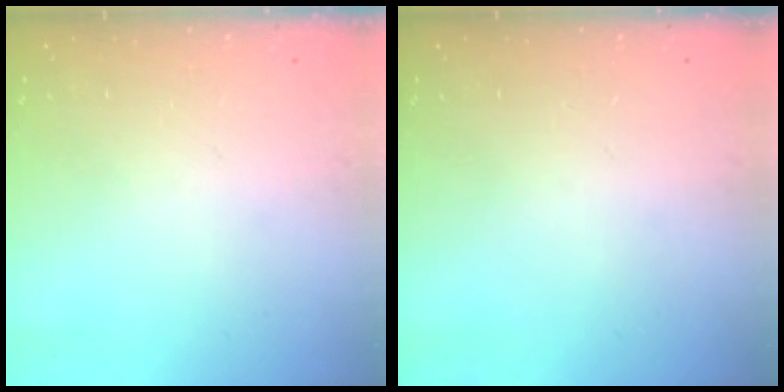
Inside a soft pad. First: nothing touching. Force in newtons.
{"total": 0.0}